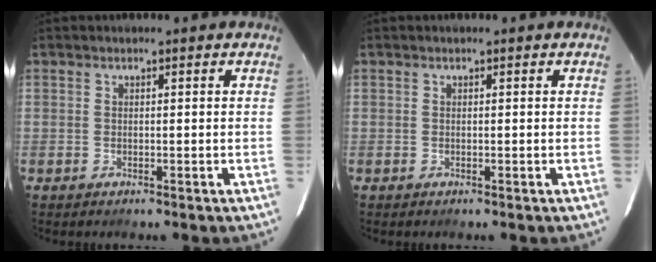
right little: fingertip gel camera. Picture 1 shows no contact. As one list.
[{"total": 0.0}]